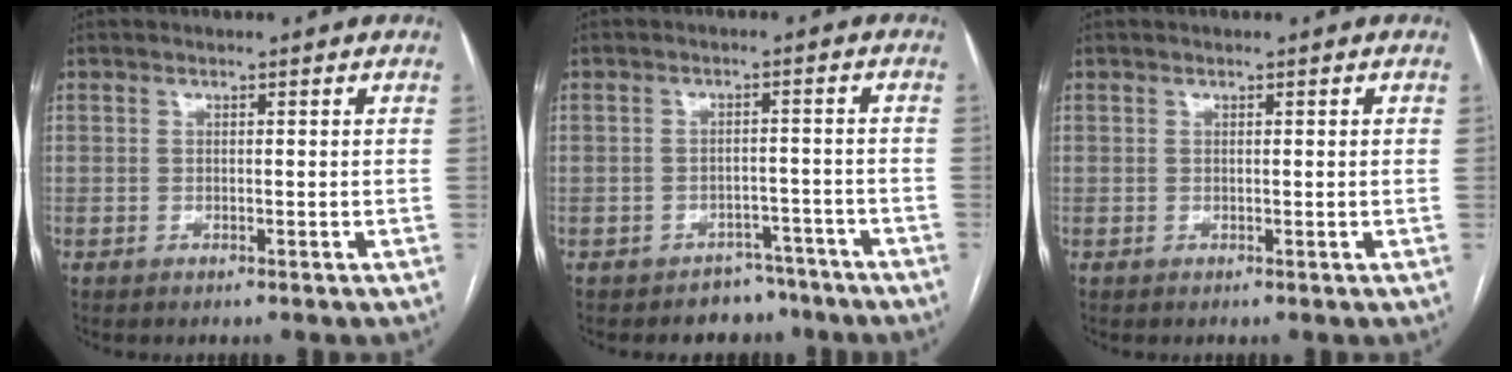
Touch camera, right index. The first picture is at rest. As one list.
[{"total": 4.7, "force": [-3.8, 2.9, -0.1], "torque": [0.014, 0.020, -0.051]}, {"total": 0.6, "force": [0.2, 0.2, 0.5], "torque": [-0.010, 0.004, 0.003]}]